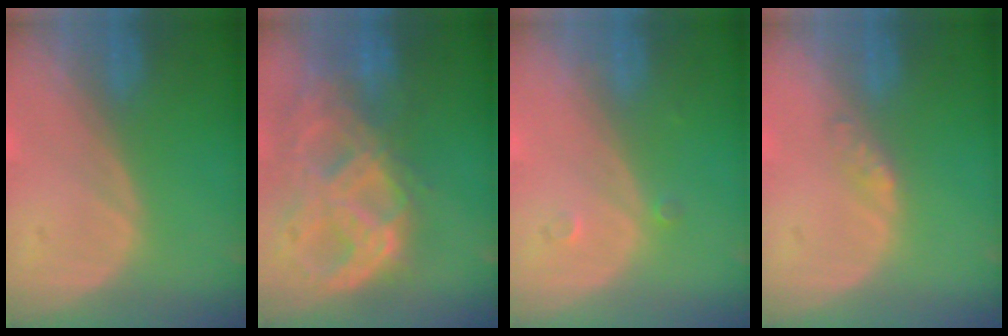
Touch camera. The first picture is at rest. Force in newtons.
{"total": 11.4, "press": 9.7, "slide": 6.1}
{"total": 1.2, "press": 1.0, "slide": 0.7}
{"total": 1.4, "press": 1.4, "slide": 0.1}